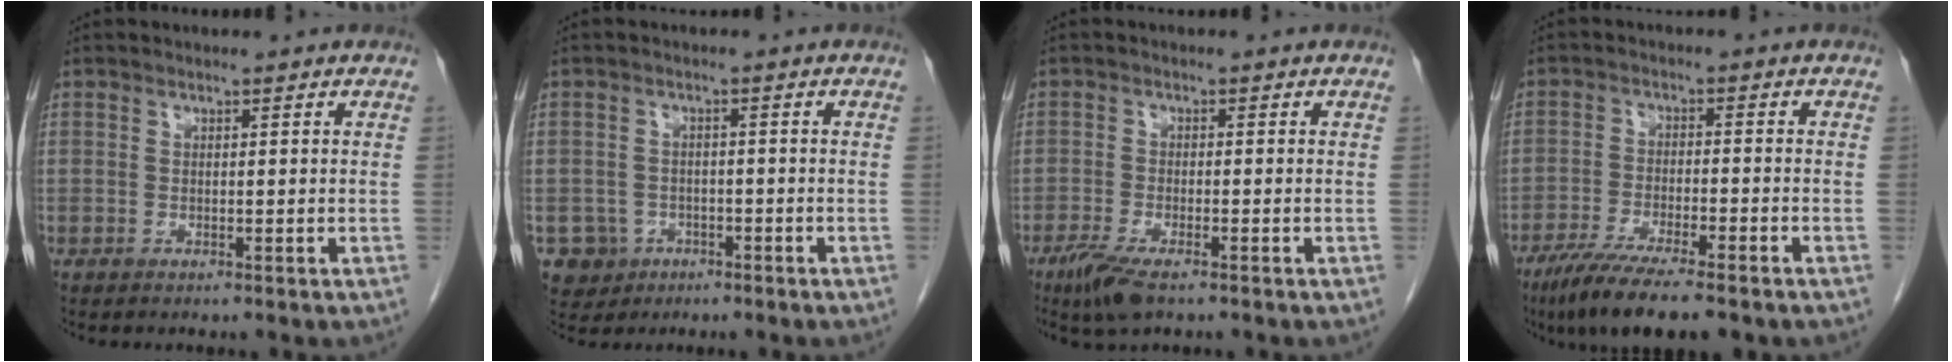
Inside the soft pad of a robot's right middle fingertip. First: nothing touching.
{"total": 4.5, "force": [-1.9, 4.0, 0.2], "torque": [-0.003, 0.010, -0.027]}
{"total": 5.6, "force": [-3.8, 1.1, 4.0], "torque": [-0.083, -0.014, -0.066]}
{"total": 10.0, "force": [-7.5, 1.1, 6.6], "torque": [-0.110, -0.024, -0.121]}